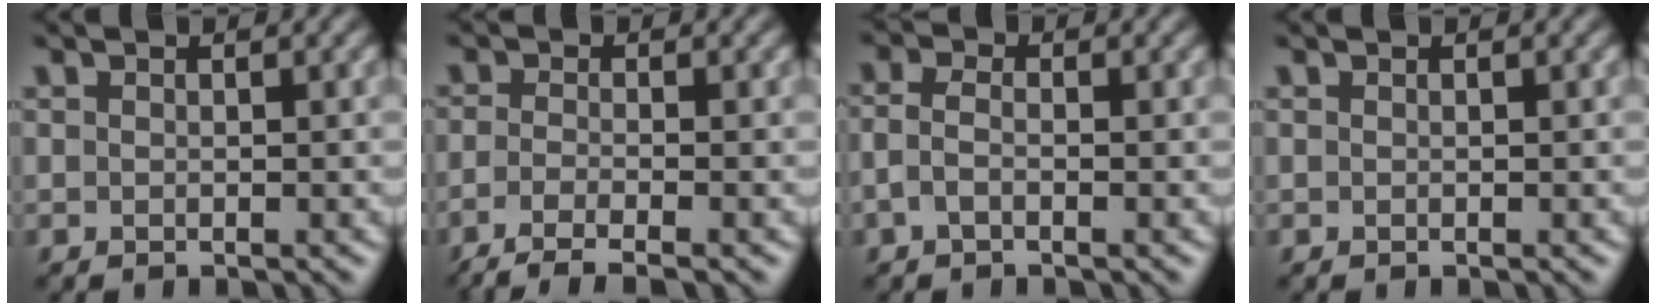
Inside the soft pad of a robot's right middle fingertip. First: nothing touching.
{"total": 3.8, "force": [-2.6, 0.8, 2.7], "torque": [-0.049, -0.009, -0.061]}
{"total": 1.8, "force": [-0.7, 0.9, 1.4], "torque": [-0.035, 0.003, -0.021]}
{"total": 0.0}